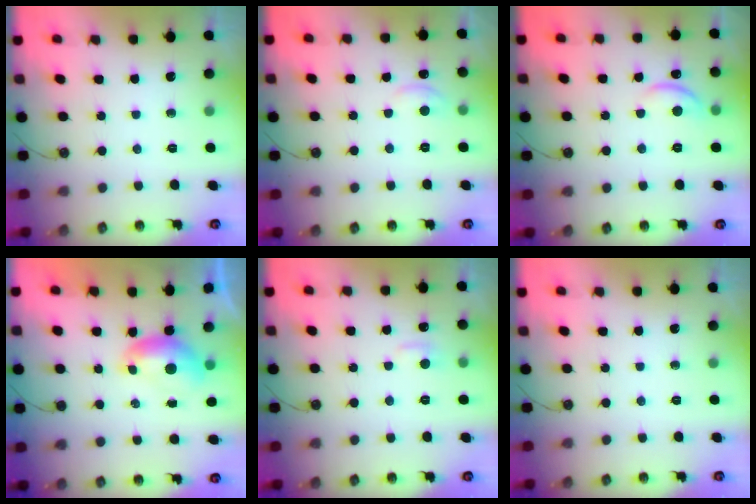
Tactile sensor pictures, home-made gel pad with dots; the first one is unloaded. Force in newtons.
{"total": 2.9, "press": 2.9, "slide": 0.2}
{"total": 2.8, "press": 2.7, "slide": 0.4}
{"total": 1.0, "press": 0.4, "slide": 0.9}
{"total": 1.0, "press": 0.6, "slide": 0.8}
{"total": 0.0}